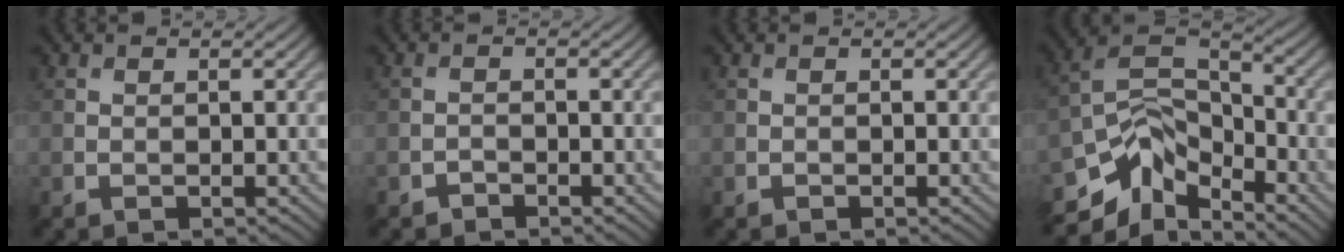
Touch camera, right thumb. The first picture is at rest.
{"total": 1.1, "force": [-0.9, 0.4, 0.1], "torque": [0.000, 0.001, -0.020]}
{"total": 0.0}
{"total": 9.2, "force": [-6.4, 4.6, 4.8], "torque": [-0.085, 0.000, -0.141]}